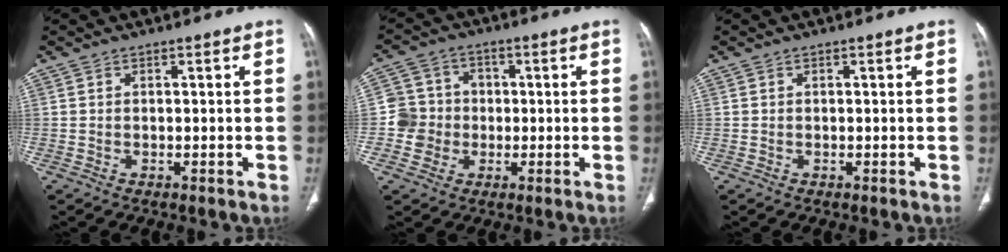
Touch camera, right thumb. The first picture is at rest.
{"total": 7.2, "force": [-0.9, 7.0, 1.1], "torque": [0.014, 0.019, -0.023]}
{"total": 0.0}